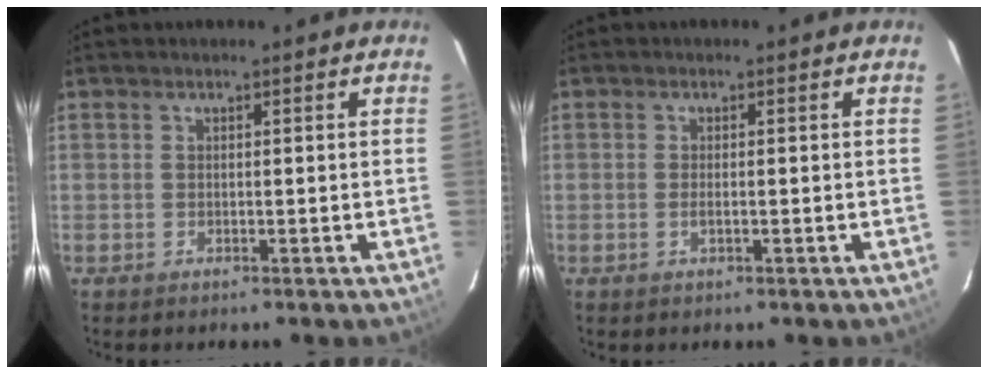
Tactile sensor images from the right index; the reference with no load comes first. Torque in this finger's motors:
{"motor_torque": [-0.07, -0.02, -0.01, 0.00]}